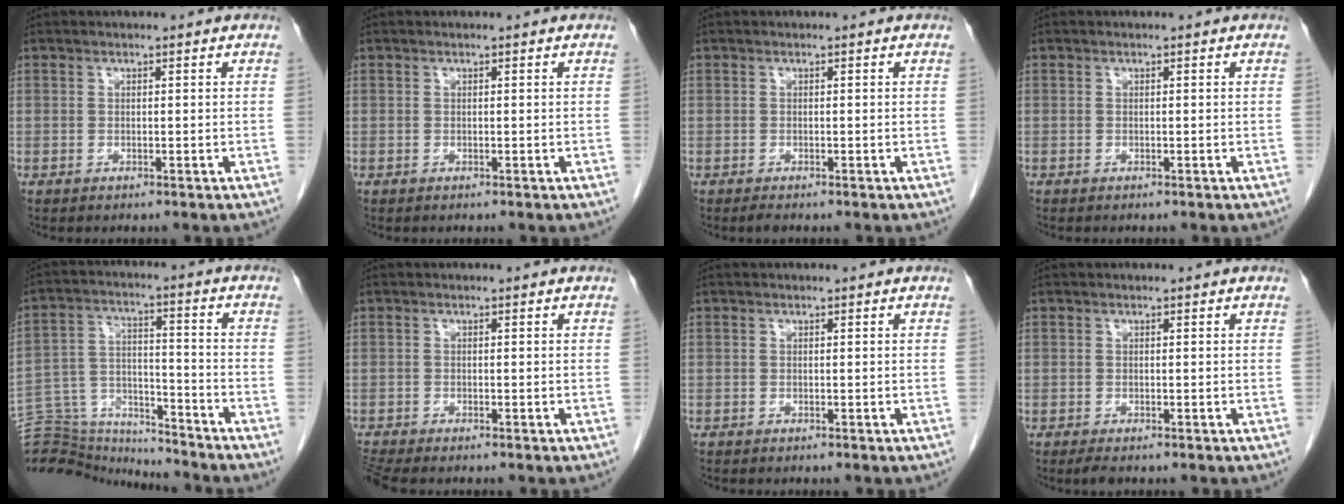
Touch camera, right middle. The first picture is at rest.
{"total": 0.0}
{"total": 0.7, "force": [-0.6, 0.1, 0.4], "torque": [-0.012, -0.003, -0.009]}
{"total": 0.0}
{"total": 16.0, "force": [-15.7, 2.2, 2.4], "torque": [-0.054, 0.036, -0.255]}
{"total": 2.0, "force": [-1.9, -0.2, 0.6], "torque": [-0.020, -0.009, -0.038]}
{"total": 0.0}
{"total": 1.5, "force": [-1.1, 0.4, 0.9], "torque": [-0.021, -0.005, -0.016]}